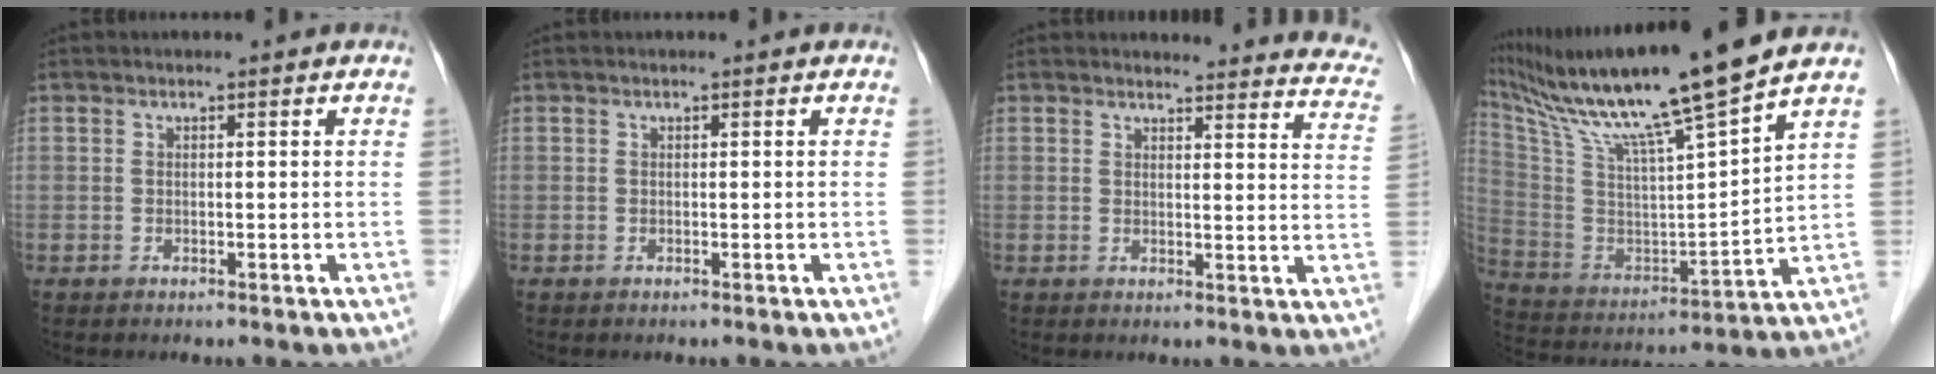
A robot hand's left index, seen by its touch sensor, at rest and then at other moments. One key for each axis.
{"total": 0.0}
{"total": 16.4, "fx": 15.9, "fy": 2.7, "fz": 2.8, "tx": 0.004, "ty": -0.076, "tz": 0.140}
{"total": 19.9, "fx": 15.5, "fy": -1.2, "fz": 12.3, "tx": -0.222, "ty": -0.008, "tz": 0.277}